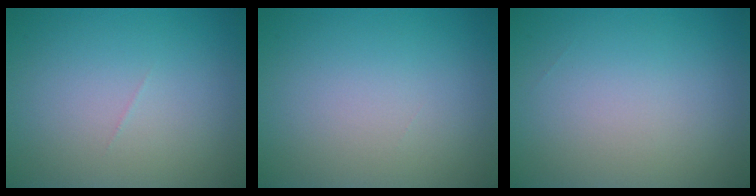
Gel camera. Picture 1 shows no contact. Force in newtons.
{"total": 0.0}
{"total": 0.0}